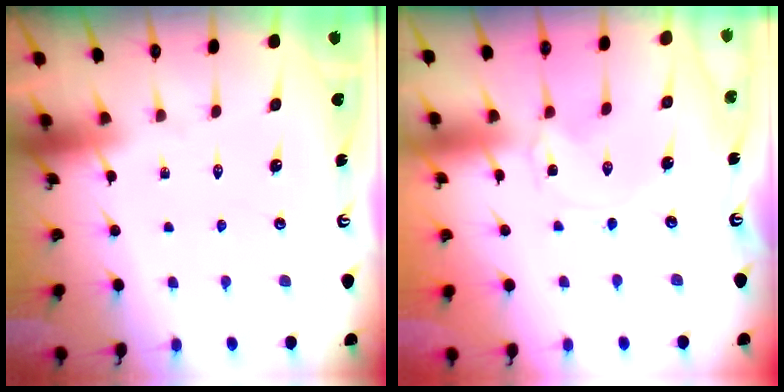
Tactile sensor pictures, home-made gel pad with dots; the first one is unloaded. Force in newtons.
{"total": 0.0}